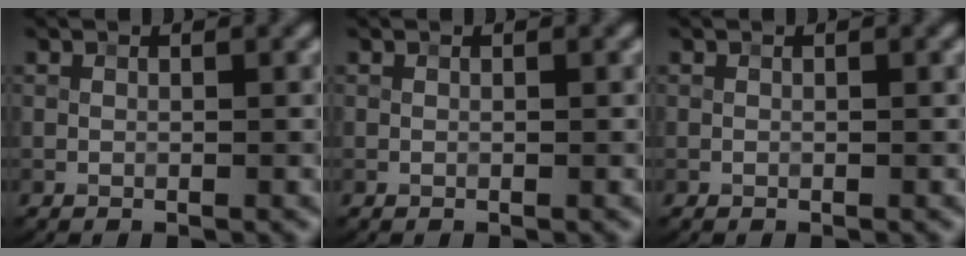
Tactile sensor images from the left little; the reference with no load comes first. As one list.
[{"total": 0.0}, {"total": 0.0}]